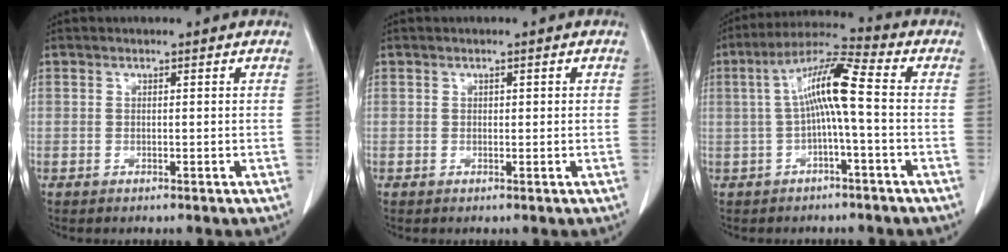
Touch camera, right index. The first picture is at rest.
{"total": 0.6, "force": [0.1, 0.3, 0.5], "torque": [-0.007, 0.001, 0.003]}
{"total": 8.8, "force": [-0.1, 0.2, 8.8], "torque": [-0.163, 0.027, -0.007]}